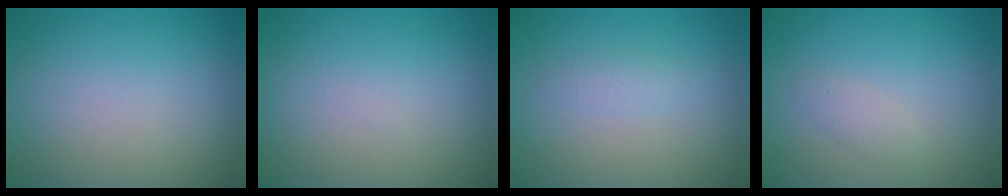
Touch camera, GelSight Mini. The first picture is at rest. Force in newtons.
{"total": 0.0}
{"total": 1.1, "press": 1.1, "slide": 0.1}
{"total": 1.1, "press": 1.1, "slide": 0.1}